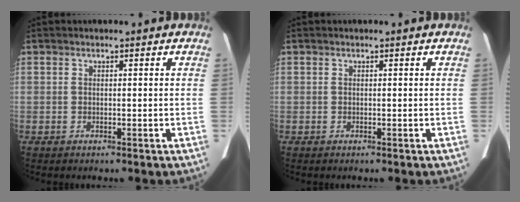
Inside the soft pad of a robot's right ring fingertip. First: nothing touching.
{"total": 0.0}